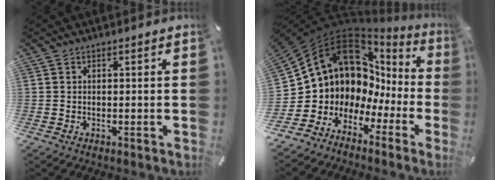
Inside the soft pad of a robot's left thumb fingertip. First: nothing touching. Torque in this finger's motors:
{"motor_torque": [-0.06, 3.14, 2.42, 0.35, 0.22]}